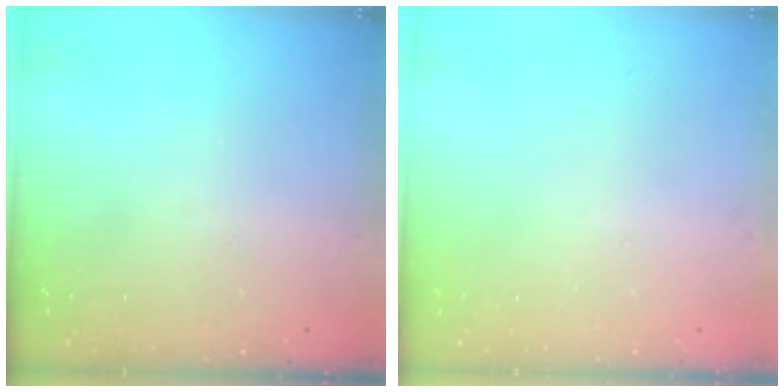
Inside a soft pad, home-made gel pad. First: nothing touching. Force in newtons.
{"total": 0.0}